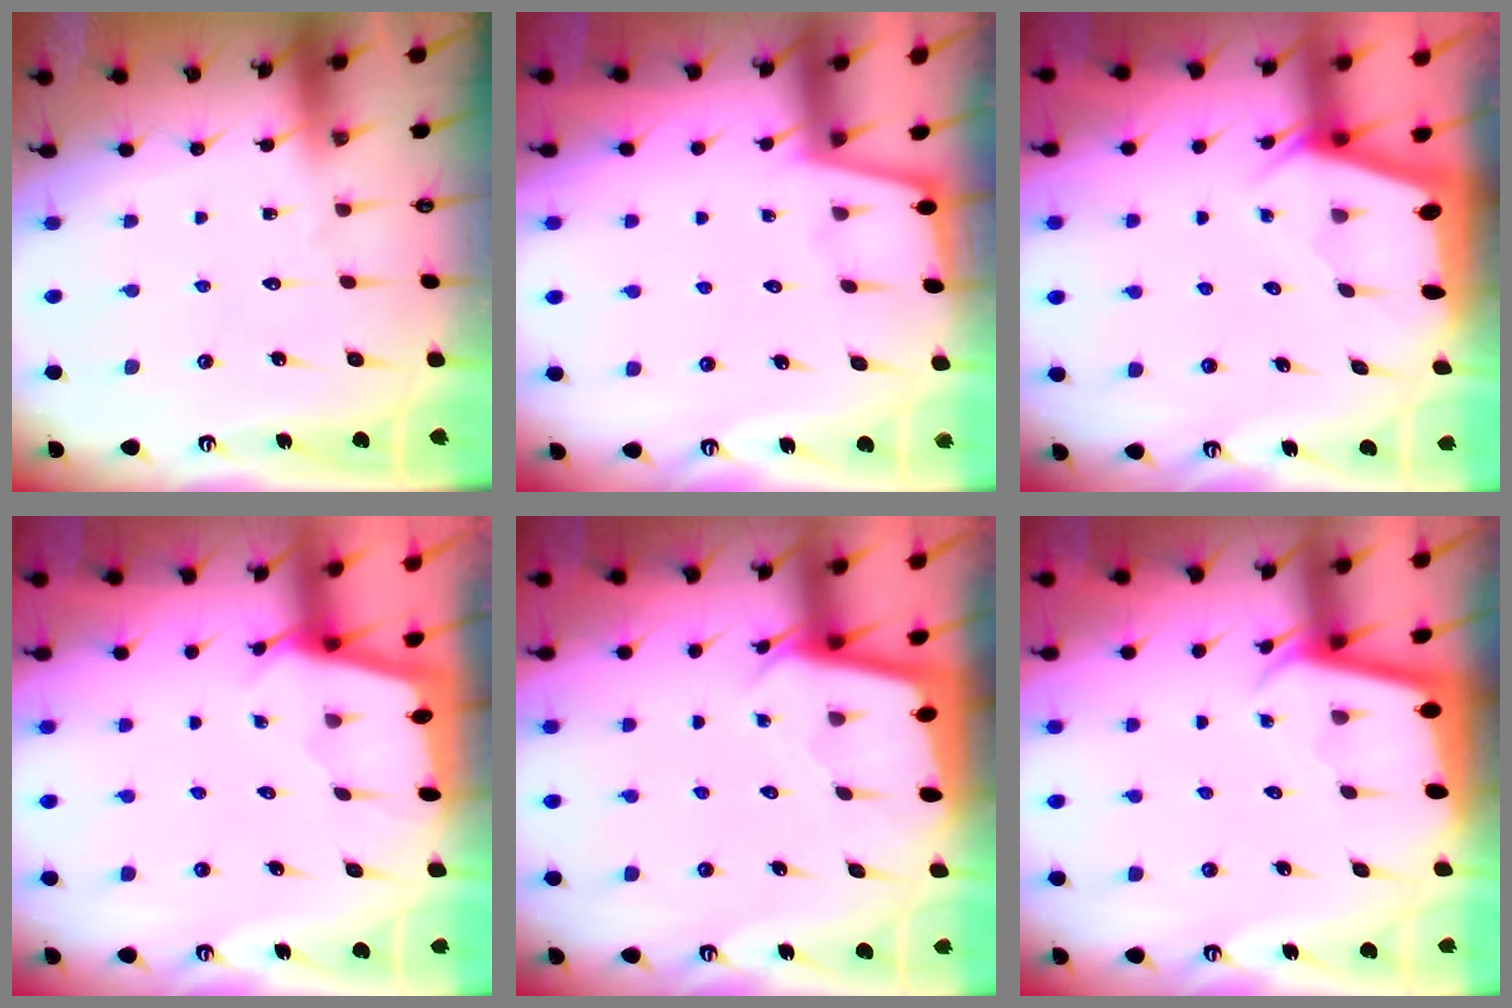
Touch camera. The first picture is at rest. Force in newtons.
{"total": 0.9, "press": 0.9, "slide": 0.2}
{"total": 2.1, "press": 2.1, "slide": 0.3}
{"total": 1.8, "press": 1.7, "slide": 0.1}
{"total": 2.2, "press": 2.1, "slide": 0.3}
{"total": 2.1, "press": 2.1, "slide": 0.1}